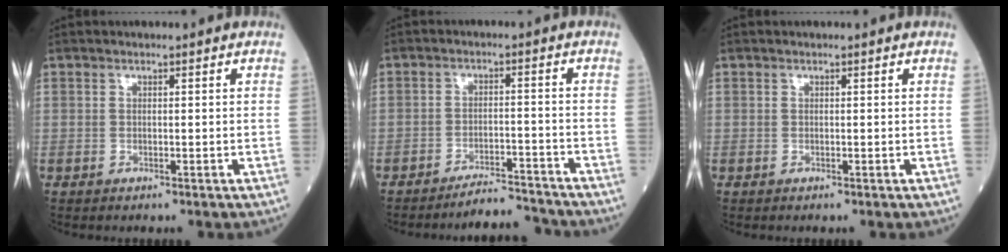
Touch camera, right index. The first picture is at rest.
{"total": 5.5, "force": [-5.5, 0.3, 0.4], "torque": [-0.002, 0.003, -0.087]}
{"total": 0.0}